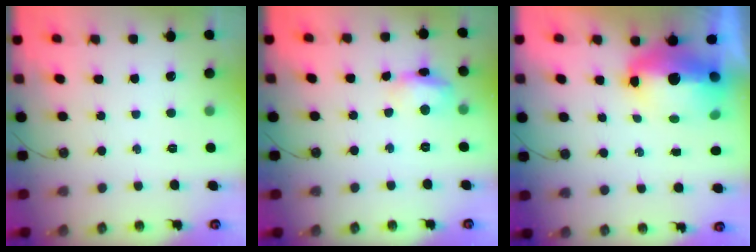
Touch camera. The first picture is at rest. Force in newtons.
{"total": 10.9, "press": 10.9, "slide": 0.9}
{"total": 13.7, "press": 13.6, "slide": 1.5}